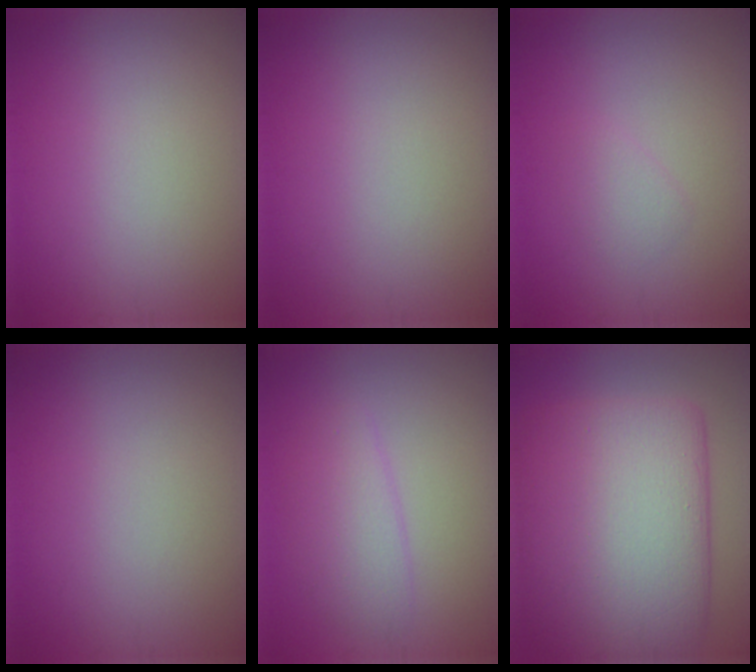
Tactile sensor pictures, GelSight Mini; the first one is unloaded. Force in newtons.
{"total": 0.0}
{"total": 1.1, "press": 1.1, "slide": 0.1}
{"total": 0.0}
{"total": 2.6, "press": 2.6, "slide": 0.1}
{"total": 14.0, "press": 14.0, "slide": 0.7}